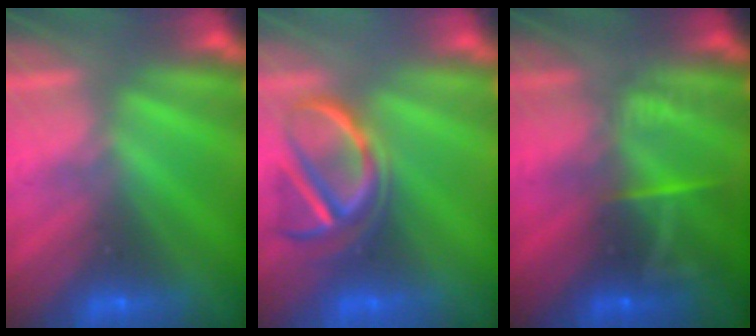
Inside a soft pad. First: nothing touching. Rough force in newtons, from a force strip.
{"total": 4.1}
{"total": 9.1}